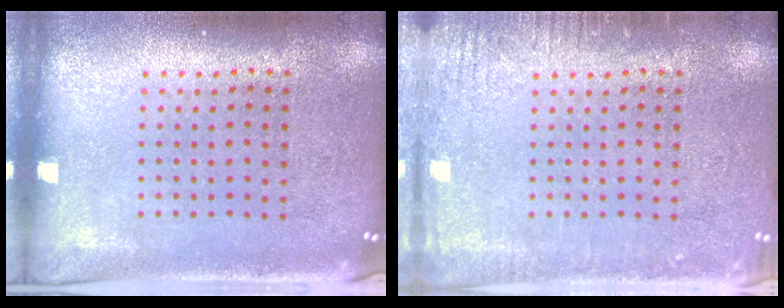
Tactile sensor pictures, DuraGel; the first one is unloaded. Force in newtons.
{"total": 2.3, "press": 2.2, "slide": 0.3}